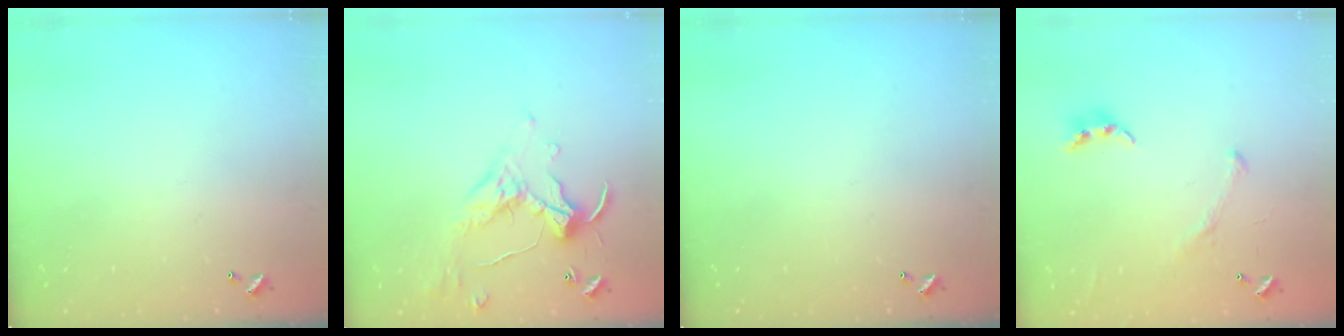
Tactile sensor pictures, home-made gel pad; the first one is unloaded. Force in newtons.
{"total": 1.1, "press": 1.1, "slide": 0.1}
{"total": 0.0}
{"total": 2.3, "press": 2.3, "slide": 0.5}